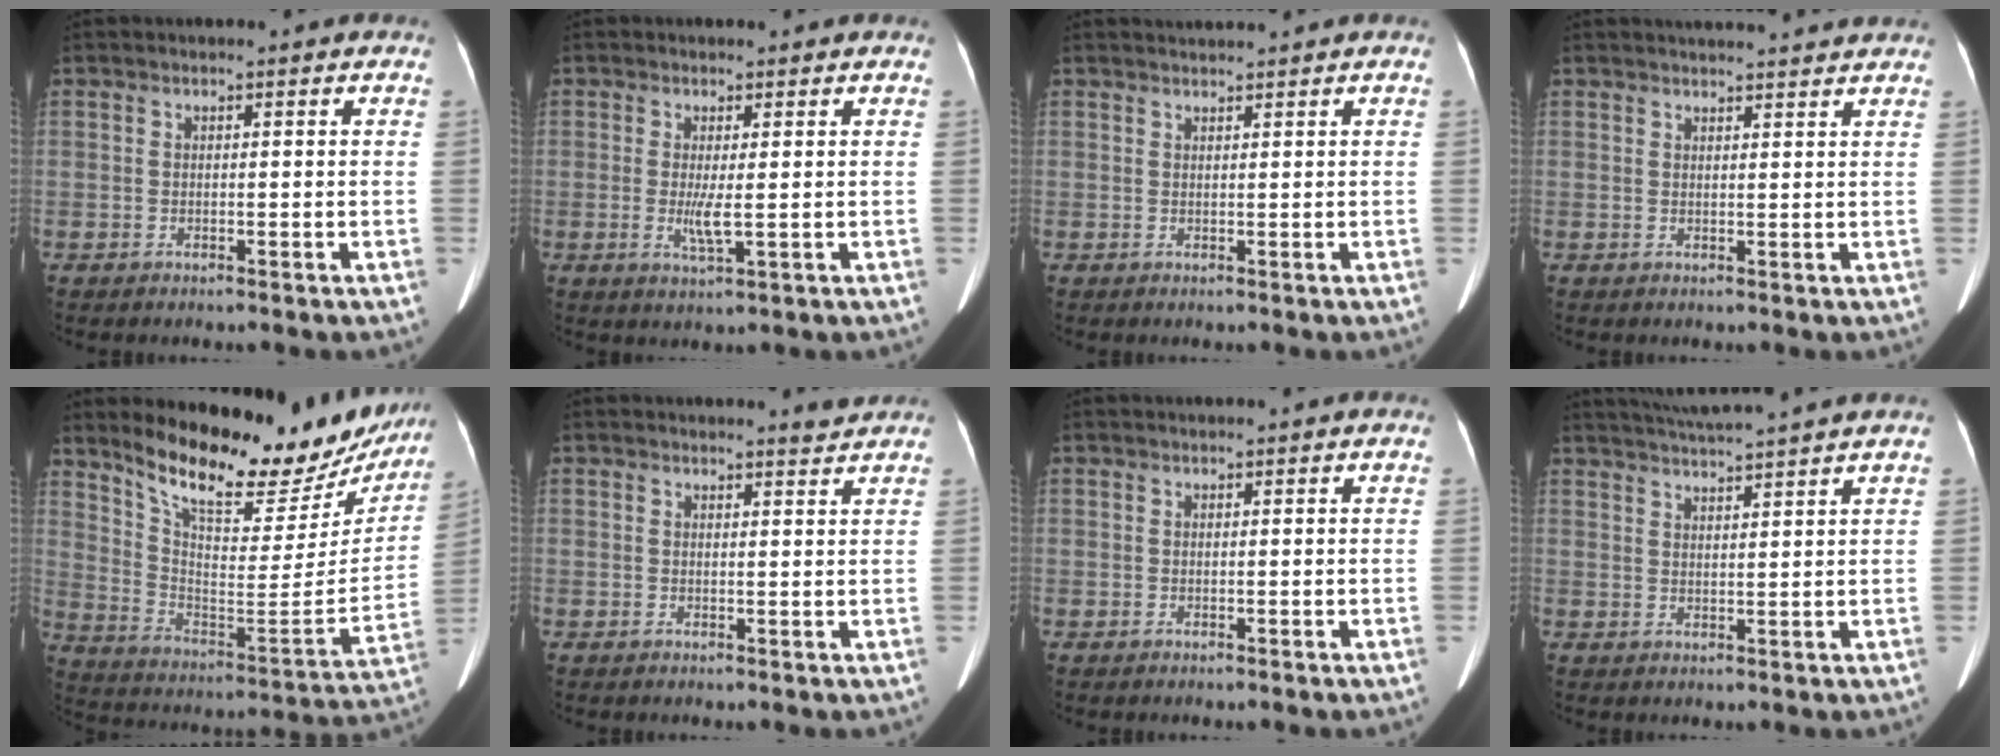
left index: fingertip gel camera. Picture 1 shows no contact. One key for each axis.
{"total": 2.9, "fx": 0.0, "fy": 0.2, "fz": 2.9, "tx": -0.060, "ty": -0.008, "tz": 0.005}
{"total": 1.8, "fx": 1.8, "fy": -0.5, "fz": 0.2, "tx": -0.002, "ty": 0.016, "tz": 0.038}
{"total": 8.6, "fx": 8.1, "fy": 0.4, "fz": 2.7, "tx": -0.034, "ty": 0.023, "tz": 0.091}
{"total": 24.5, "fx": 20.6, "fy": 7.5, "fz": 11.0, "tx": -0.170, "ty": -0.031, "tz": 0.292}
{"total": 2.0, "fx": 2.0, "fy": -0.3, "fz": 0.1, "tx": -0.008, "ty": -0.006, "tz": 0.027}
{"total": 0.7, "fx": 0.6, "fy": -0.2, "fz": 0.3, "tx": -0.009, "ty": 0.009, "tz": 0.018}
{"total": 8.3, "fx": 7.6, "fy": -1.6, "fz": 3.0, "tx": -0.053, "ty": 0.016, "tz": 0.114}